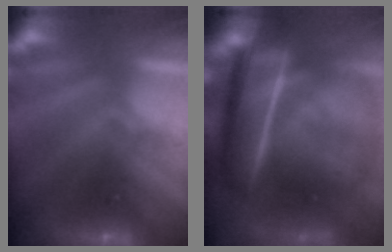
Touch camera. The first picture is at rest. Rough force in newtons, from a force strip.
{"total": 5.9}